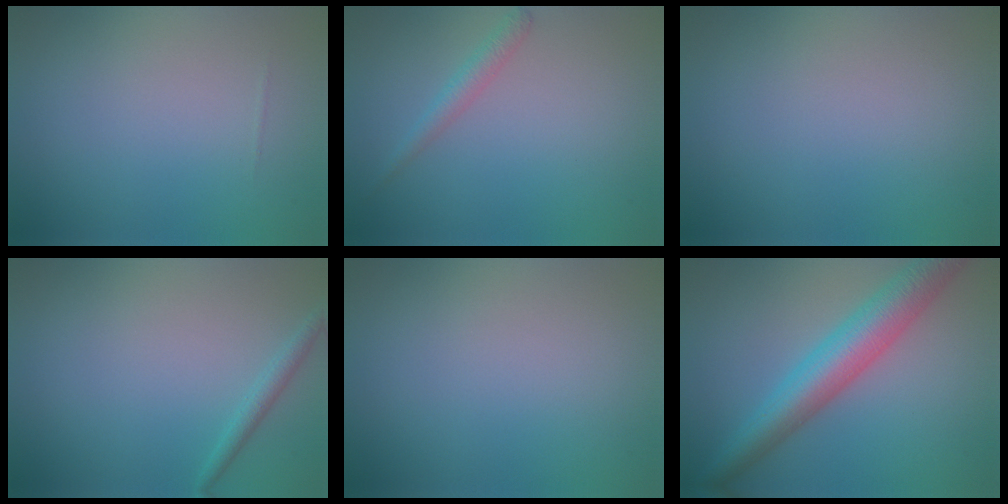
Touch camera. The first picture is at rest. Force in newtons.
{"total": 1.6, "press": 1.6, "slide": 0.0}
{"total": 0.0}
{"total": 1.2, "press": 1.2, "slide": 0.1}
{"total": 0.0}
{"total": 6.6, "press": 6.6, "slide": 0.1}